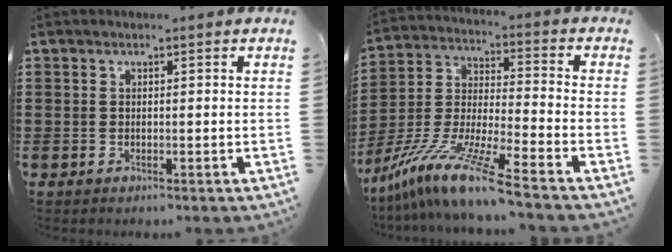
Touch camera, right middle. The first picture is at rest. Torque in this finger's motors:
{"motor_torque": [1.78, -0.36, 0.95, 0.21]}